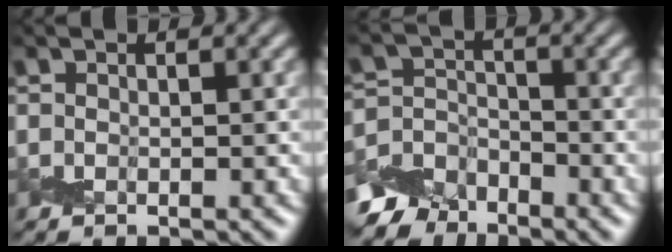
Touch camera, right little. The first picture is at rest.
{"total": 5.0, "force": [-4.3, 2.5, 0.6], "torque": [0.001, -0.003, -0.079]}